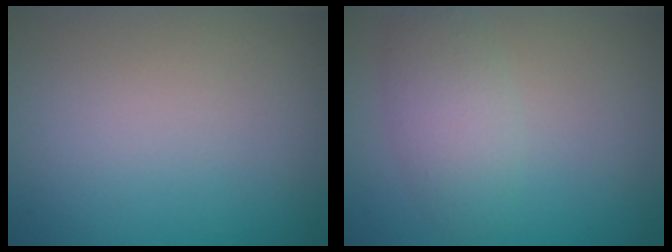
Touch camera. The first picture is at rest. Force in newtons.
{"total": 3.1, "press": 3.1, "slide": 0.1}